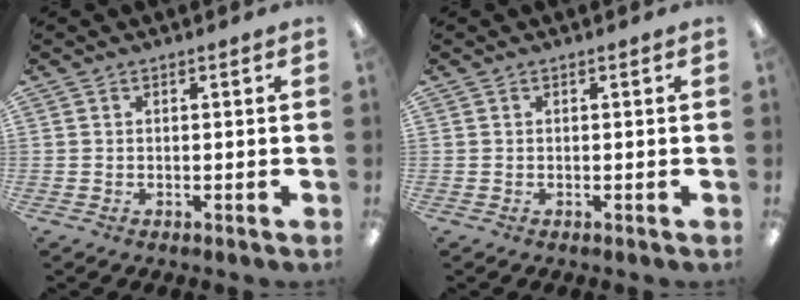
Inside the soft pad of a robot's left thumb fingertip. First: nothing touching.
{"total": 0.0}